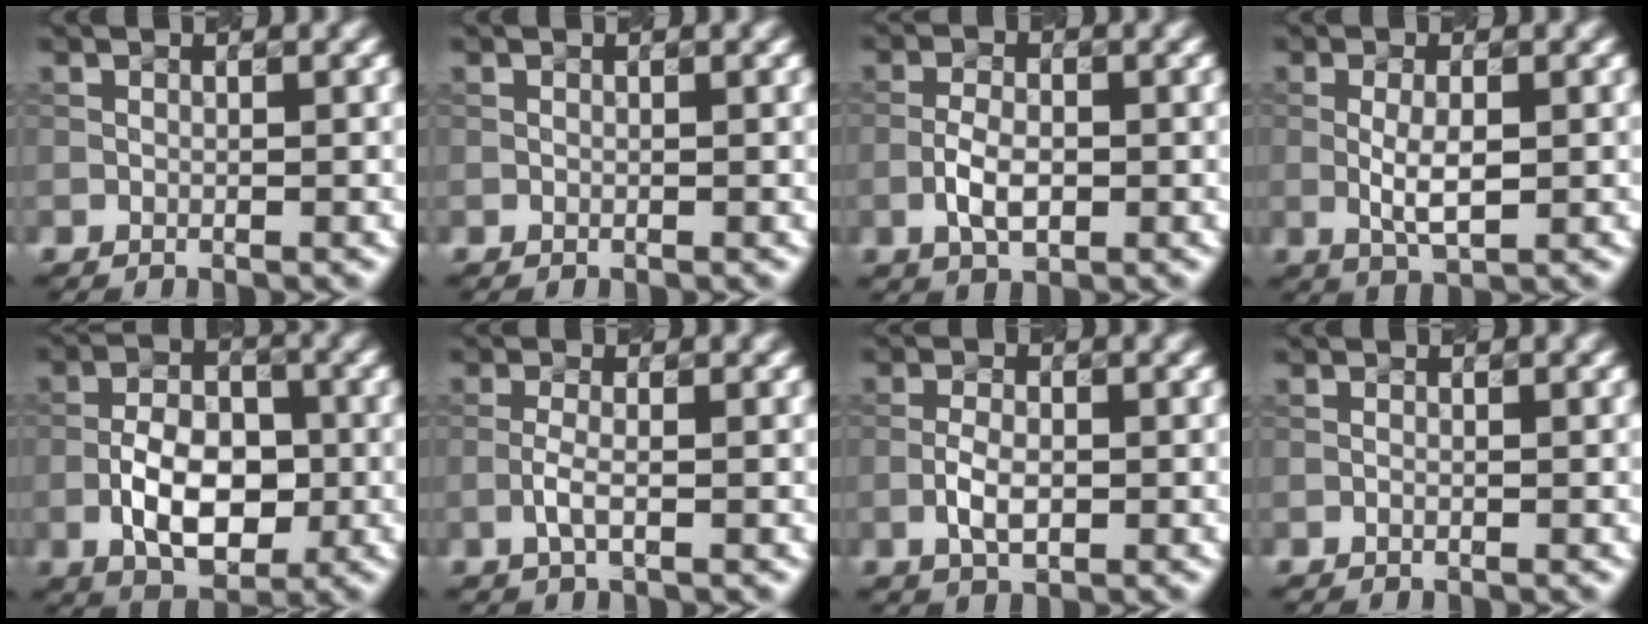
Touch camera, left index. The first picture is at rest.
{"total": 0.0}
{"total": 3.1, "force": [-0.9, 1.6, 2.5], "torque": [-0.050, 0.001, -0.021]}
{"total": 3.0, "force": [-0.2, 1.0, 2.8], "torque": [-0.057, -0.002, -0.001]}
{"total": 6.5, "force": [-1.9, 3.7, 5.0], "torque": [-0.082, 0.006, -0.036]}
{"total": 1.8, "force": [-0.6, 0.5, 1.6], "torque": [-0.035, 0.003, -0.017]}
{"total": 2.7, "force": [-0.8, 1.3, 2.2], "torque": [-0.045, 0.001, -0.016]}
{"total": 0.0}